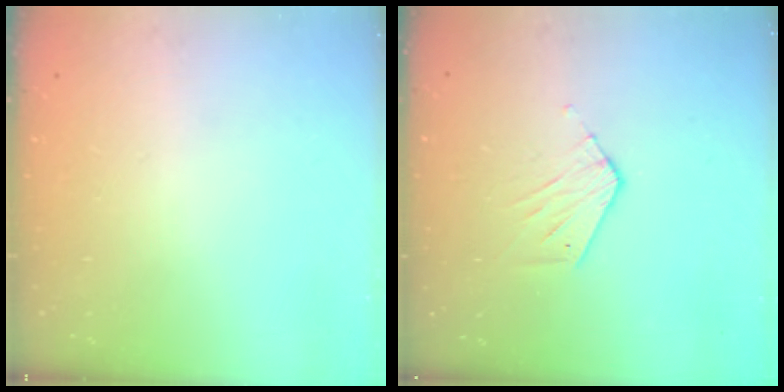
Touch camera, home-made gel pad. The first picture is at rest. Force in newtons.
{"total": 5.3, "press": 5.3, "slide": 0.3}